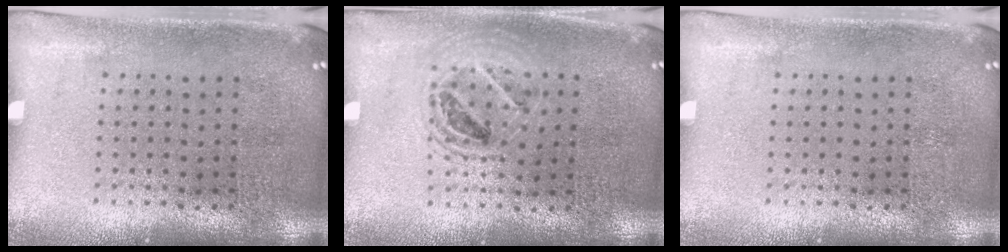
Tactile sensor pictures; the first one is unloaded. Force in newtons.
{"total": 1.4, "press": 1.2, "slide": 0.6}
{"total": 0.0}